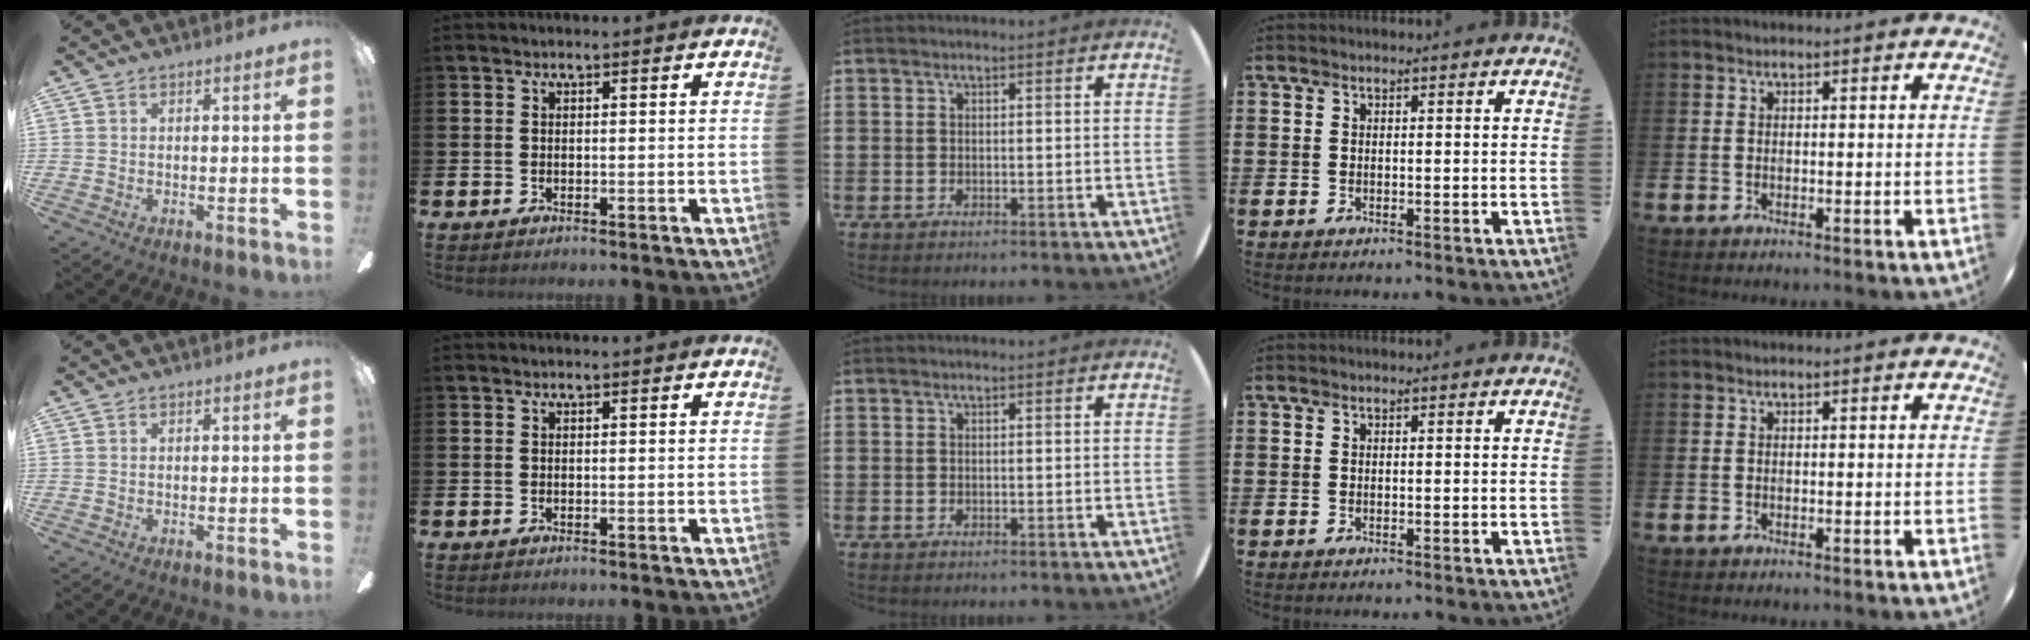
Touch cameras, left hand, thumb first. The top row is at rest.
{}